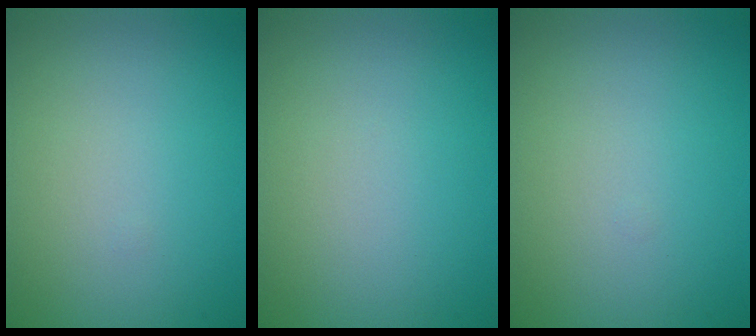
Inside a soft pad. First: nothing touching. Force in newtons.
{"total": 0.0}
{"total": 0.0}